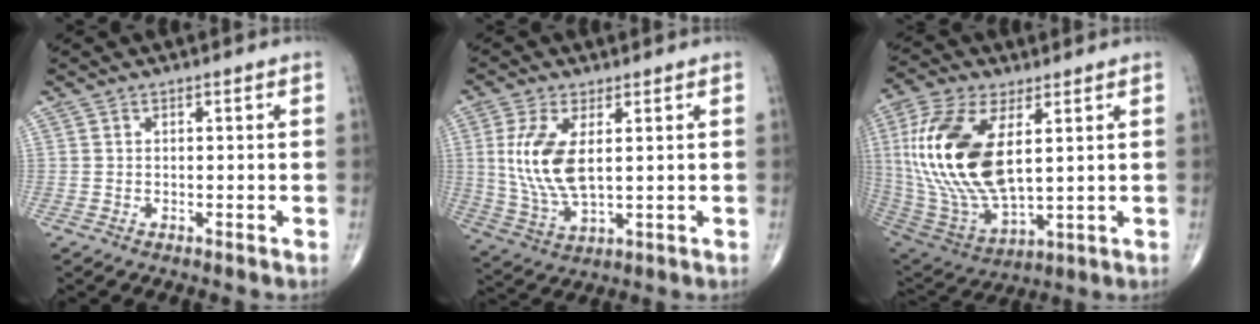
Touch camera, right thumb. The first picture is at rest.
{"total": 11.0, "force": [2.0, 4.9, 9.6], "torque": [-0.209, -0.013, 0.049]}
{"total": 22.4, "force": [4.5, 10.8, 19.1], "torque": [-0.407, -0.025, 0.091]}